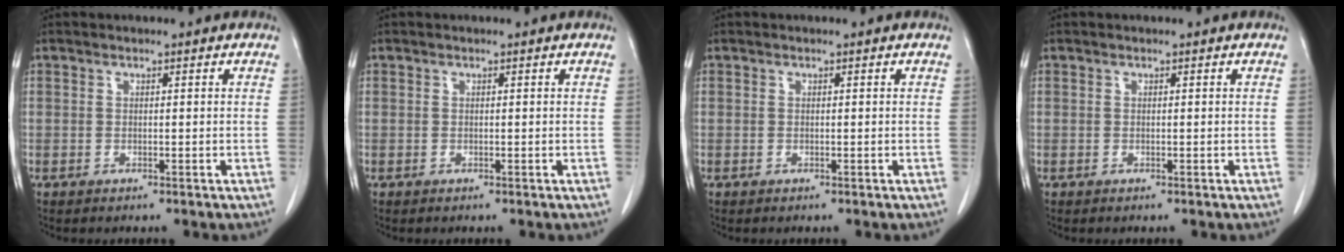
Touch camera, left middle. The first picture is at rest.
{"total": 0.0}
{"total": 0.0}
{"total": 0.0}